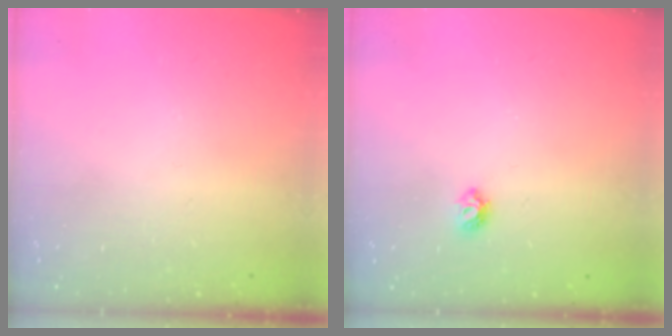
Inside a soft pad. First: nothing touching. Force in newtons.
{"total": 4.9, "press": 4.8, "slide": 0.9}